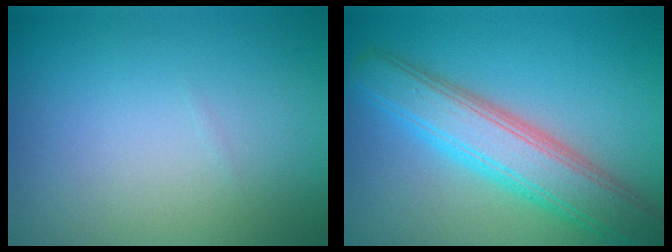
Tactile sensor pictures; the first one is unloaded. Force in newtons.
{"total": 6.5, "press": 6.5, "slide": 0.3}